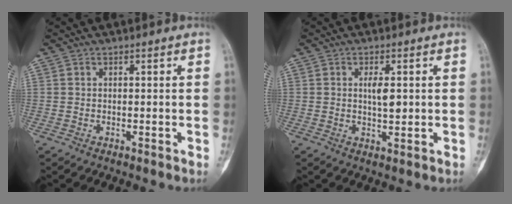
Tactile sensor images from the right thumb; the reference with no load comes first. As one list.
[{"total": 3.8, "force": [0.6, 1.4, 3.5], "torque": [-0.053, -0.003, 0.011]}]